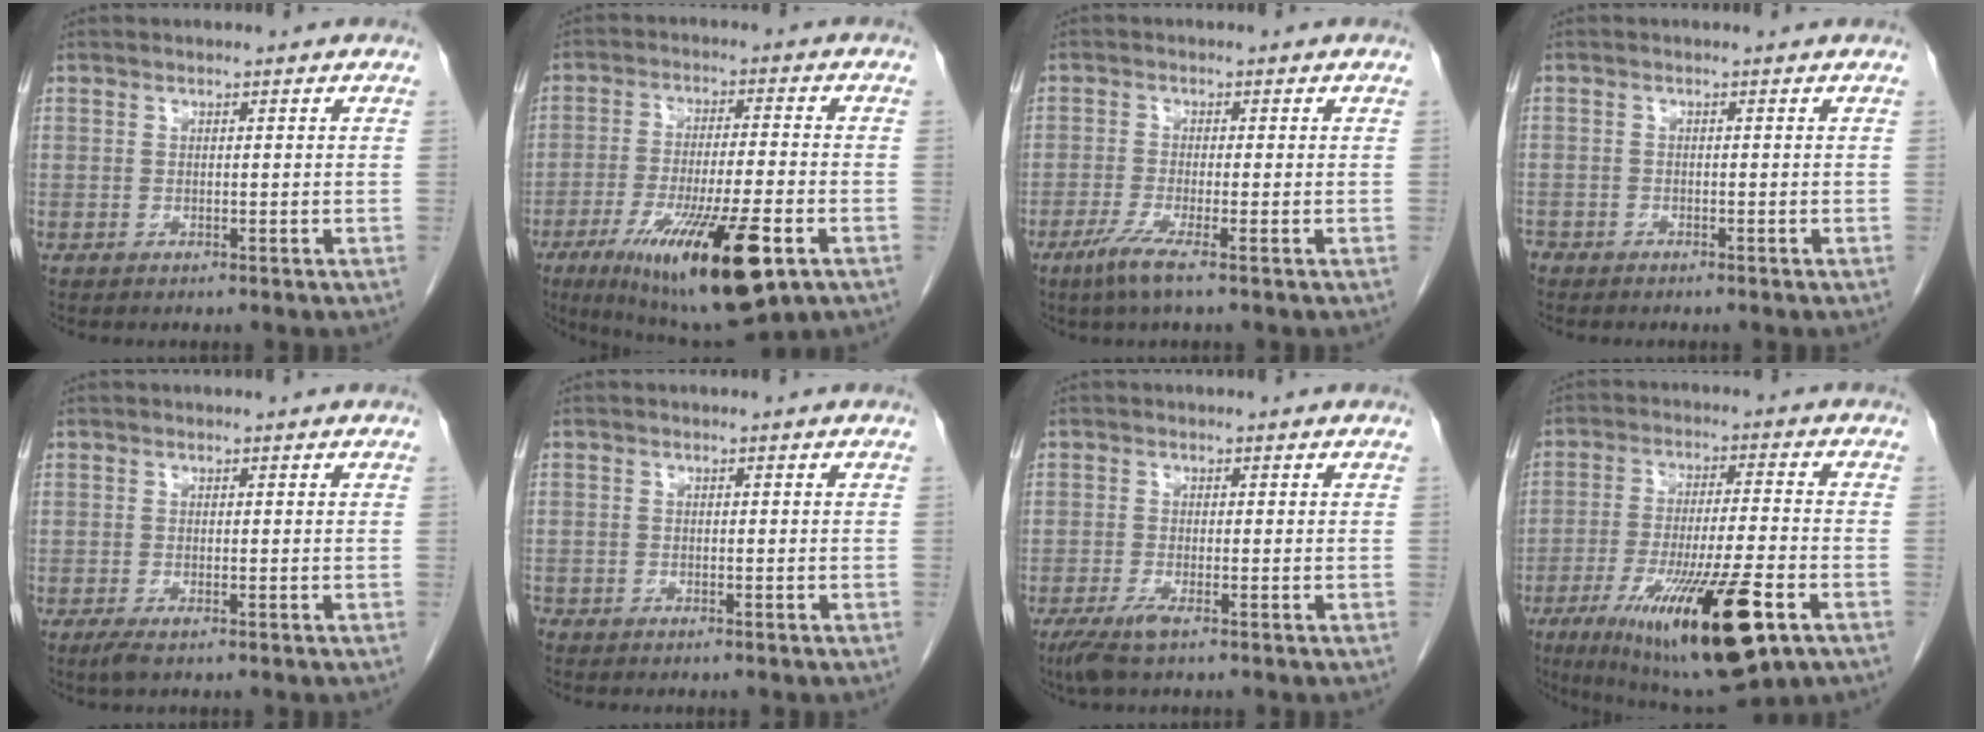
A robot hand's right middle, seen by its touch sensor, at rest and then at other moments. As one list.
[{"total": 18.2, "force": [-8.7, 2.9, 15.7], "torque": [-0.245, -0.035, -0.131]}, {"total": 4.0, "force": [-2.4, -0.3, 3.2], "torque": [-0.069, -0.014, -0.052]}, {"total": 1.7, "force": [-1.2, 1.0, 0.6], "torque": [-0.002, 0.003, -0.018]}, {"total": 1.7, "force": [-1.1, 0.3, 1.3], "torque": [-0.028, -0.005, -0.019]}, {"total": 1.3, "force": [-1.0, 0.7, 0.2], "torque": [-0.004, 0.002, -0.019]}, {"total": 3.2, "force": [-2.1, 0.2, 2.5], "torque": [-0.053, -0.010, -0.041]}, {"total": 19.3, "force": [-9.2, 2.7, 16.8], "torque": [-0.264, -0.036, -0.142]}]